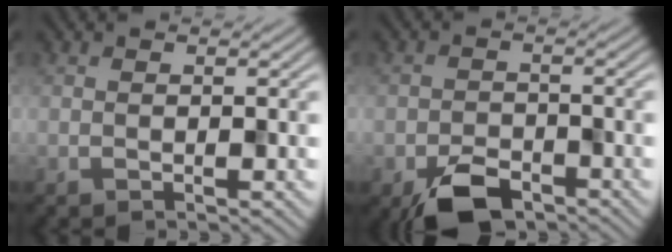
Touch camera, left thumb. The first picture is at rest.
{"total": 5.2, "force": [-3.6, 2.7, 2.6], "torque": [-0.041, -0.003, -0.070]}